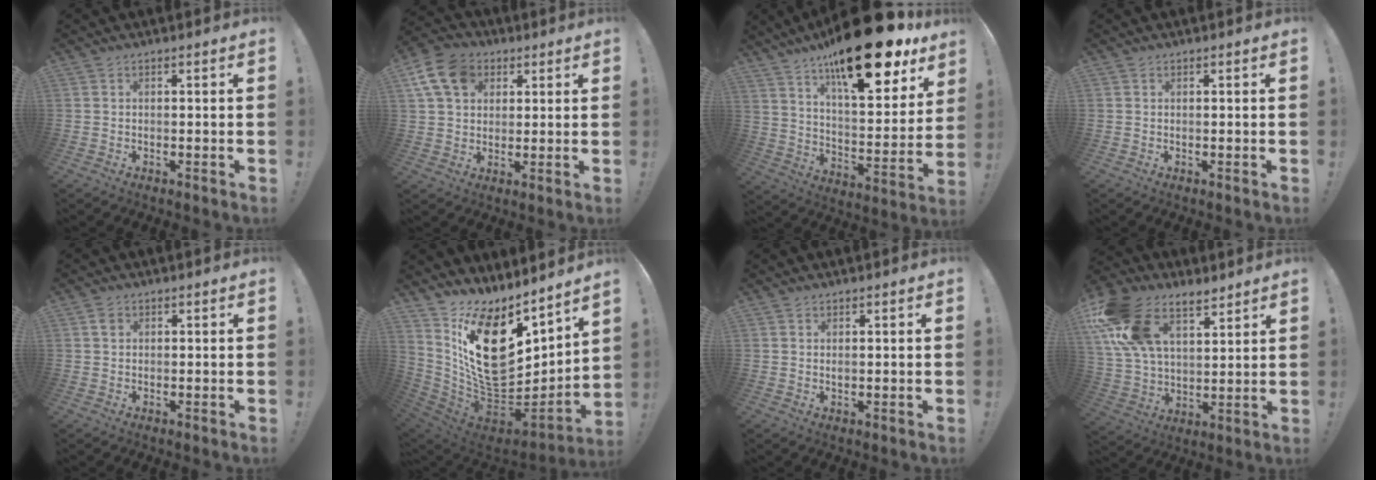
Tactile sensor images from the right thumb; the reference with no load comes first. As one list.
[{"total": 13.1, "force": [5.2, 10.0, 6.6], "torque": [-0.118, -0.014, 0.104]}, {"total": 24.7, "force": [16.6, 8.0, 16.5], "torque": [-0.241, -0.114, 0.273]}, {"total": 0.0}, {"total": 2.3, "force": [1.2, 1.8, 0.8], "torque": [0.005, -0.007, 0.018]}, {"total": 22.6, "force": [6.0, 14.0, 16.6], "torque": [-0.284, -0.044, 0.133]}, {"total": 0.9, "force": [0.5, 0.6, 0.4], "torque": [-0.002, -0.002, 0.008]}, {"total": 19.6, "force": [11.6, 11.2, 11.1], "torque": [-0.226, -0.048, 0.218]}]